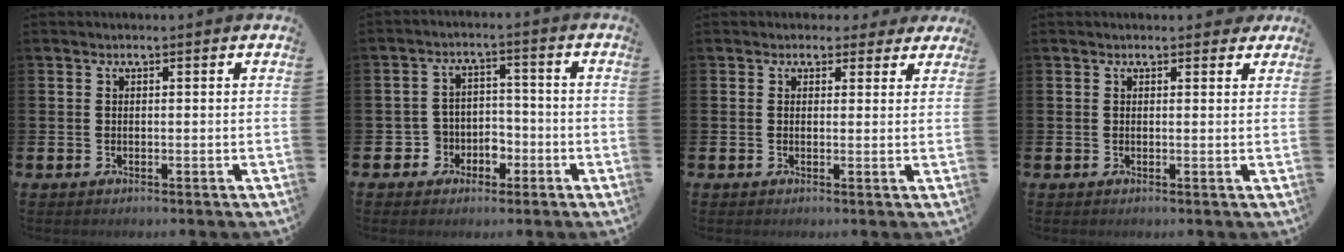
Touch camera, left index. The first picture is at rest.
{"total": 4.2, "force": [-1.8, 3.8, 0.4], "torque": [-0.032, 0.008, -0.038]}
{"total": 2.0, "force": [1.5, 1.4, 0.1], "torque": [0.006, -0.002, 0.021]}
{"total": 0.9, "force": [0.7, 0.5, 0.3], "torque": [0.003, 0.004, 0.010]}